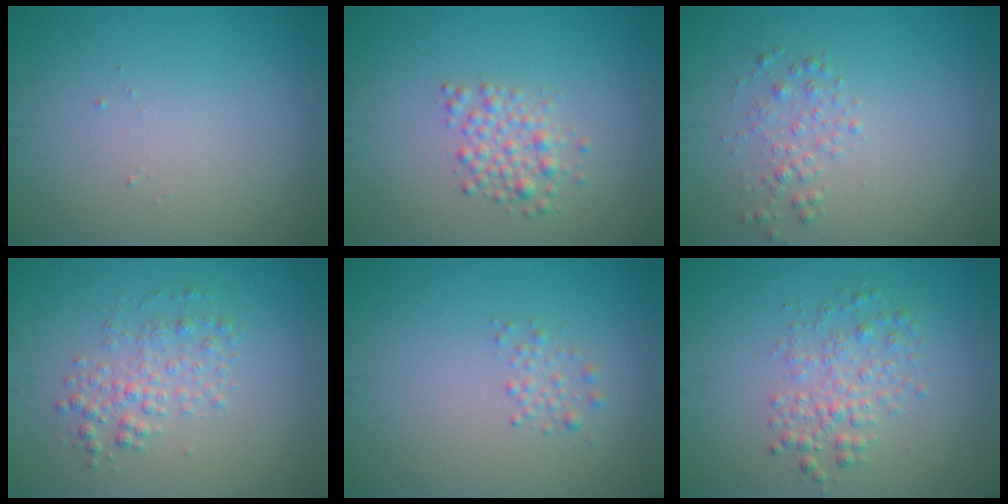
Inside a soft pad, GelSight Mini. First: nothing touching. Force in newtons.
{"total": 2.3, "press": 2.3, "slide": 0.0}
{"total": 1.6, "press": 1.6, "slide": 0.0}
{"total": 2.5, "press": 2.5, "slide": 0.0}
{"total": 1.5, "press": 1.5, "slide": 0.0}
{"total": 2.7, "press": 2.7, "slide": 0.0}